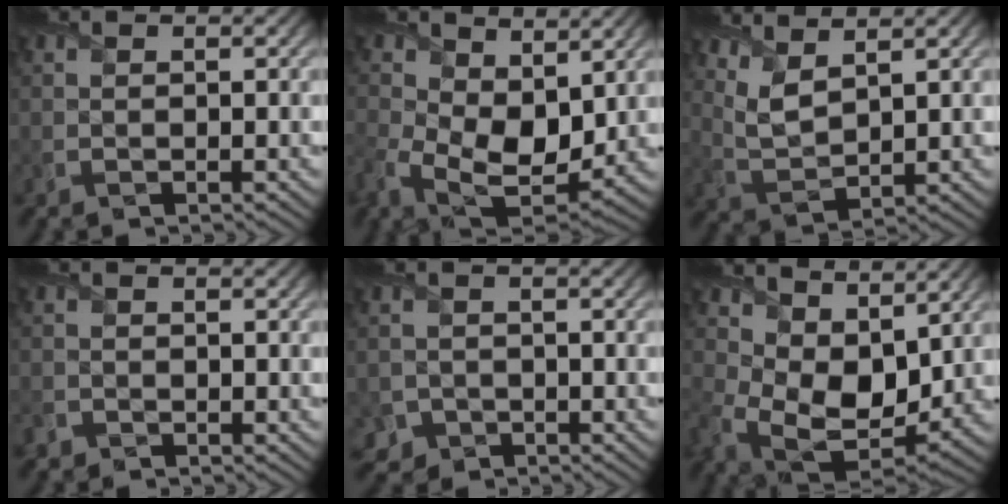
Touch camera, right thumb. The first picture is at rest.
{"total": 11.1, "force": [1.1, 7.3, 8.2], "torque": [-0.195, -0.028, 0.030]}
{"total": 5.6, "force": [4.1, 2.0, 3.3], "torque": [-0.089, 0.001, 0.089]}
{"total": 1.4, "force": [-1.0, 1.0, 0.2], "torque": [-0.004, -0.004, -0.023]}
{"total": 2.9, "force": [-1.7, 2.4, 0.5], "torque": [-0.010, -0.006, -0.033]}
{"total": 11.1, "force": [3.6, 7.6, 7.3], "torque": [-0.172, -0.030, 0.074]}